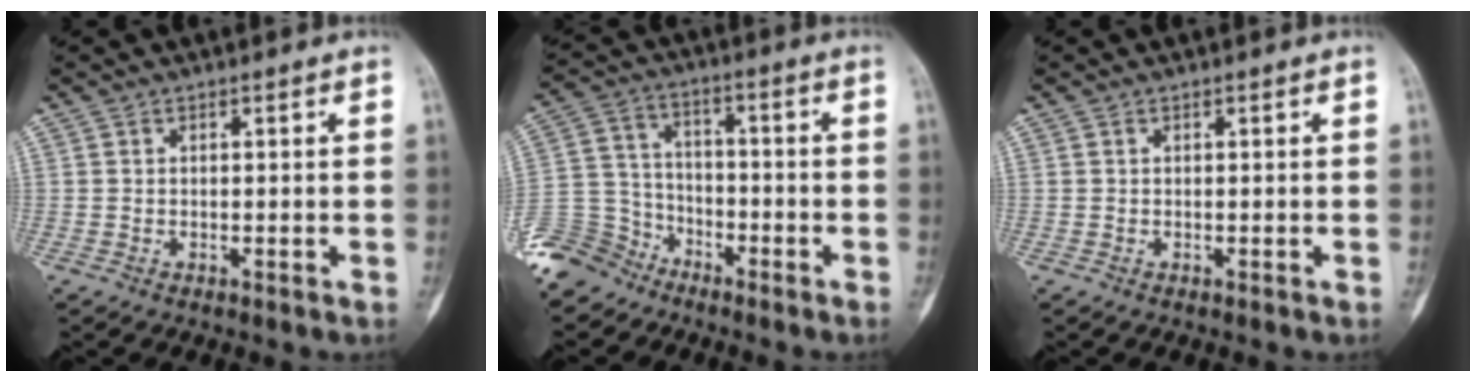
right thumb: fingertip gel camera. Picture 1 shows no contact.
{"total": 10.7, "force": [-8.4, 6.4, 1.7], "torque": [-0.026, 0.052, -0.169]}
{"total": 0.0}